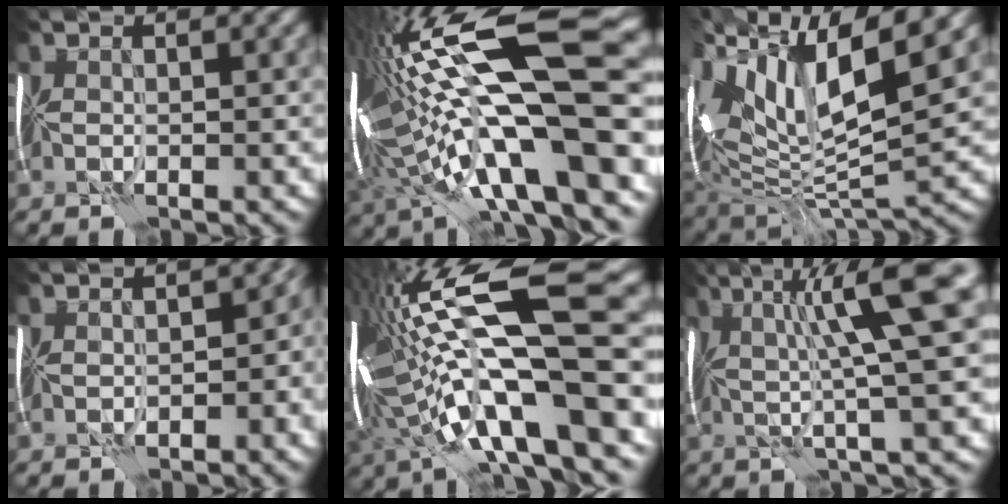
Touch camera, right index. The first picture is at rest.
{"total": 20.4, "force": [1.5, 6.8, 19.2], "torque": [-0.338, -0.010, 0.030]}
{"total": 14.2, "force": [5.8, 5.7, 11.7], "torque": [-0.230, 0.021, 0.100]}
{"total": 7.5, "force": [-1.6, 4.6, 5.6], "torque": [-0.009, 0.009, -0.019]}
{"total": 18.7, "force": [-0.2, 6.0, 17.8], "torque": [-0.319, 0.009, -0.005]}
{"total": 9.3, "force": [2.1, 1.2, 9.0], "torque": [-0.135, 0.014, 0.033]}